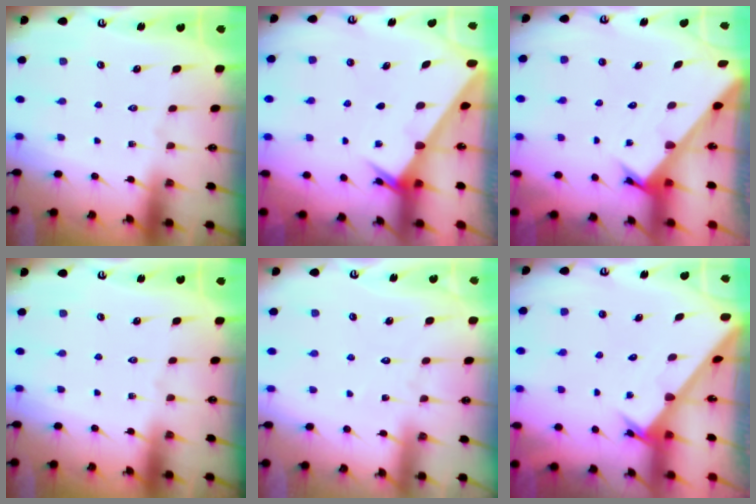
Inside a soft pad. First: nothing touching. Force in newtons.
{"total": 1.9, "press": 1.9, "slide": 0.2}
{"total": 2.2, "press": 2.2, "slide": 0.1}
{"total": 0.0}
{"total": 3.8, "press": 3.8, "slide": 0.4}
{"total": 2.5, "press": 2.5, "slide": 0.2}